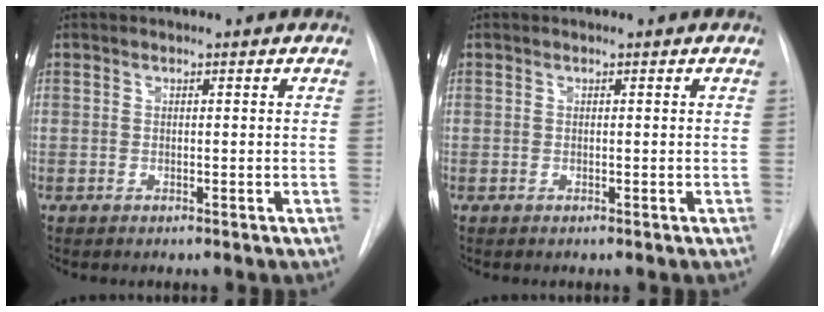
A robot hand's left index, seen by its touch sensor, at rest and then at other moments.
{"total": 0.0}